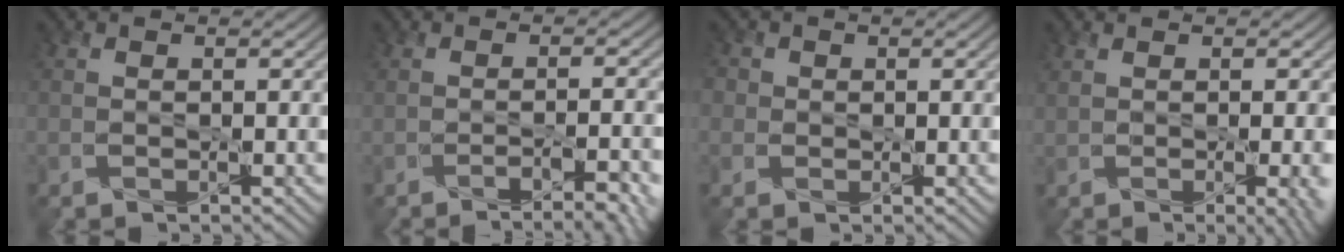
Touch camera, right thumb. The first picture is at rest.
{"total": 6.0, "force": [-3.7, 1.4, 4.5], "torque": [-0.057, 0.000, -0.046]}
{"total": 1.9, "force": [0.5, 1.8, 0.4], "torque": [-0.011, 0.002, 0.001]}
{"total": 3.9, "force": [-0.4, 1.2, 3.7], "torque": [-0.051, -0.001, 0.001]}